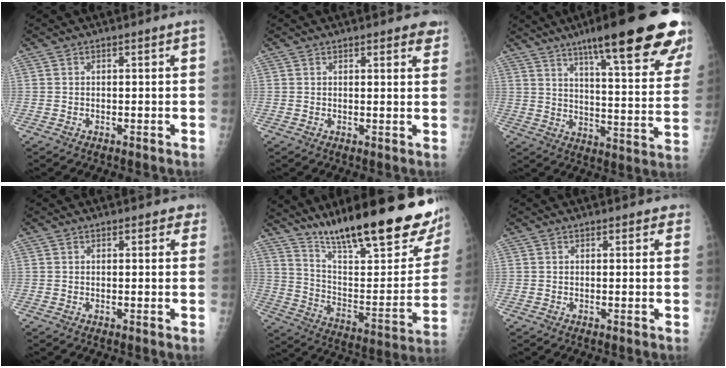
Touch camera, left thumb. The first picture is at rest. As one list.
[{"total": 4.1, "force": [3.1, 1.5, 2.3], "torque": [0.000, -0.008, 0.031]}, {"total": 27.3, "force": [18.1, 4.4, 19.9], "torque": [-0.251, -0.058, 0.247]}, {"total": 2.2, "force": [1.5, 1.2, 1.0], "torque": [0.013, -0.003, 0.010]}, {"total": 30.8, "force": [22.3, 6.3, 20.4], "torque": [-0.281, -0.100, 0.336]}, {"total": 1.9, "force": [1.4, 1.0, 0.9], "torque": [0.008, -0.002, 0.009]}]